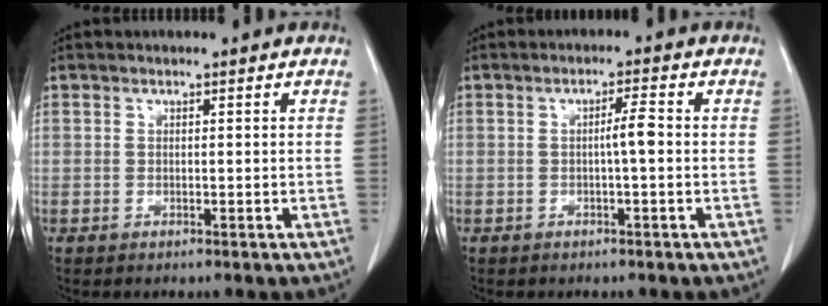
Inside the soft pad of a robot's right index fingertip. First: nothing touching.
{"total": 2.6, "force": [-0.2, 0.0, 2.6], "torque": [-0.042, 0.003, -0.004]}